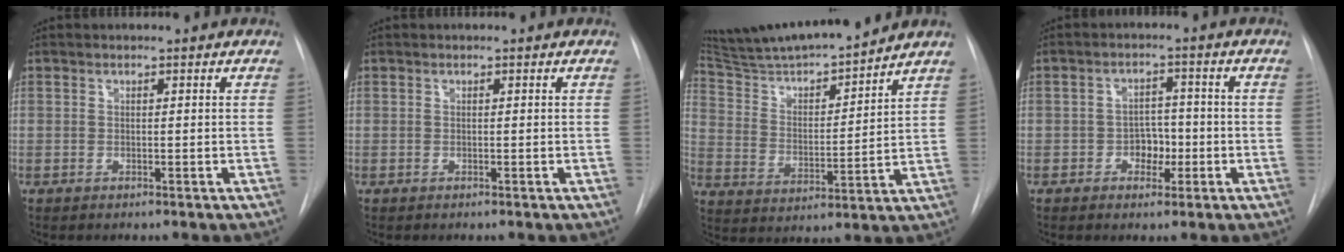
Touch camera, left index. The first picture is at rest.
{"total": 0.0}
{"total": 17.6, "force": [16.2, 0.6, 6.9], "torque": [-0.123, -0.003, 0.277]}
{"total": 3.8, "force": [-1.3, 2.7, 2.3], "torque": [-0.028, 0.006, -0.020]}